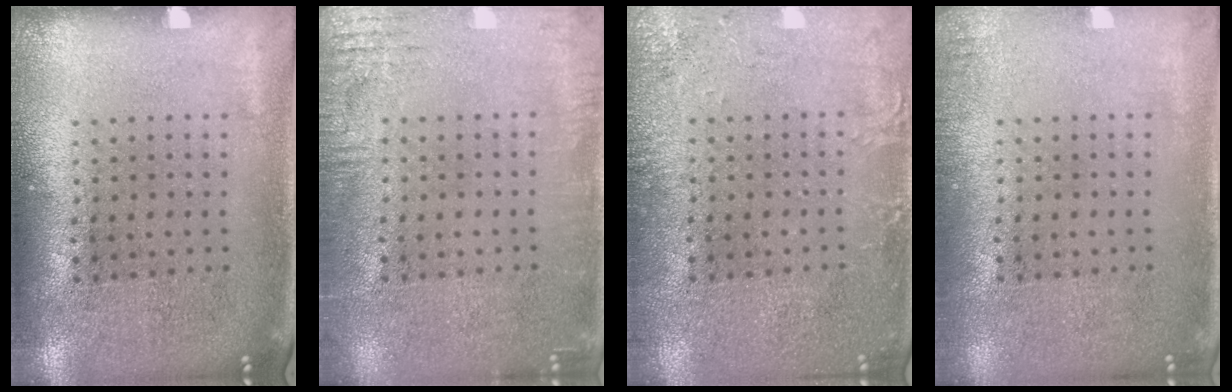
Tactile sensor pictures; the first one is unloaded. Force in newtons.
{"total": 2.5, "press": 2.5, "slide": 0.2}
{"total": 2.1, "press": 2.1, "slide": 0.1}
{"total": 0.9, "press": 0.9, "slide": 0.2}